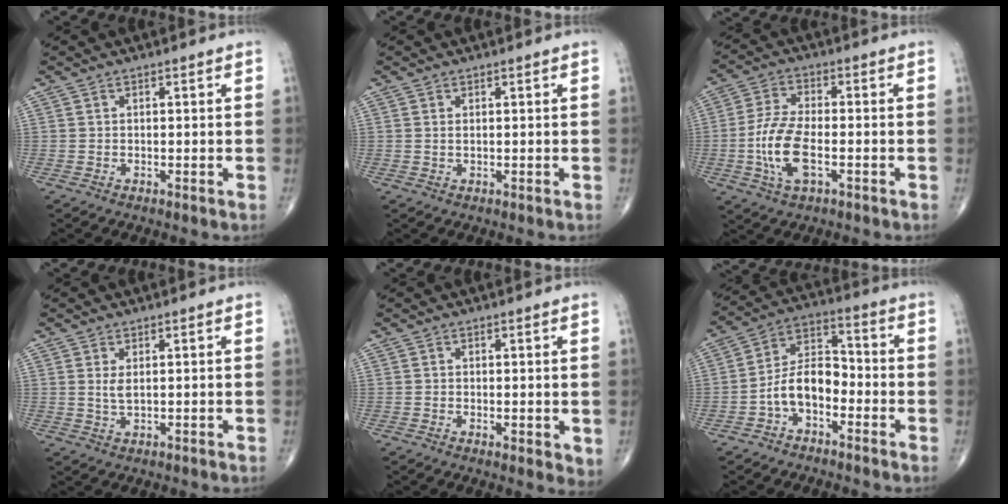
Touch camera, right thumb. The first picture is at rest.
{"total": 0.6, "force": [0.2, 0.2, 0.5], "torque": [-0.012, 0.001, 0.006]}
{"total": 10.3, "force": [-2.5, 4.5, 8.9], "torque": [-0.191, 0.011, -0.050]}
{"total": 2.3, "force": [0.7, 0.9, 2.0], "torque": [-0.041, -0.007, 0.018]}
{"total": 3.2, "force": [0.0, 1.3, 2.9], "torque": [-0.037, -0.012, 0.000]}
{"total": 9.3, "force": [-3.4, 5.6, 6.7], "torque": [-0.105, 0.044, -0.072]}